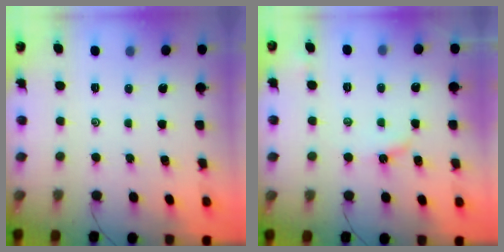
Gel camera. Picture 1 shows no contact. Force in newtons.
{"total": 3.2, "press": 3.2, "slide": 0.2}